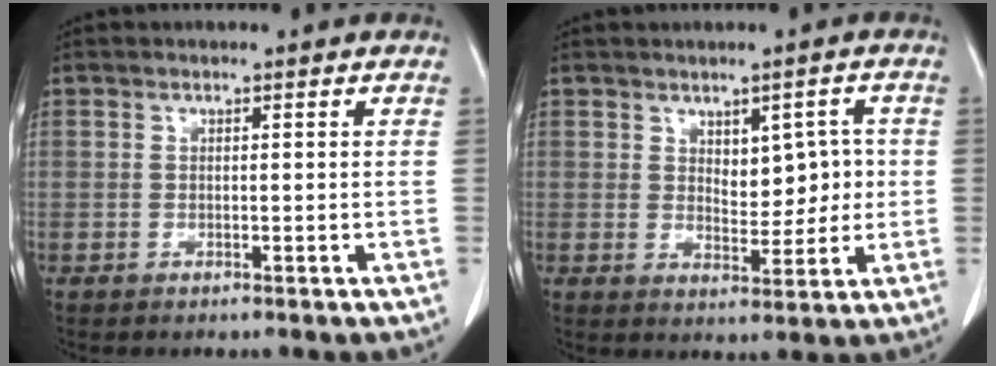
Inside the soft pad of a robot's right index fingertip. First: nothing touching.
{"total": 5.6, "force": [1.0, 3.2, 4.5], "torque": [-0.053, 0.010, 0.025]}